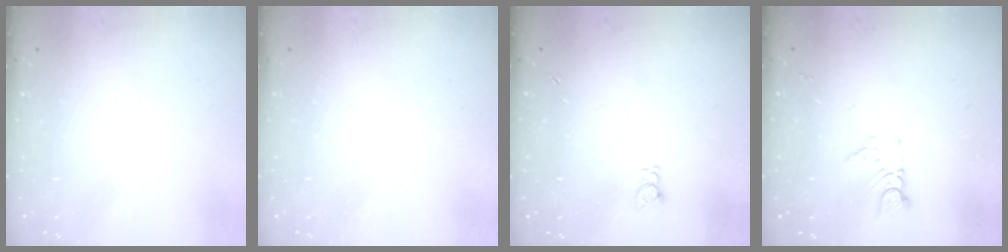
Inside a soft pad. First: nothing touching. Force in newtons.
{"total": 0.0}
{"total": 2.0, "press": 2.0, "slide": 0.3}
{"total": 2.8, "press": 2.8, "slide": 0.2}